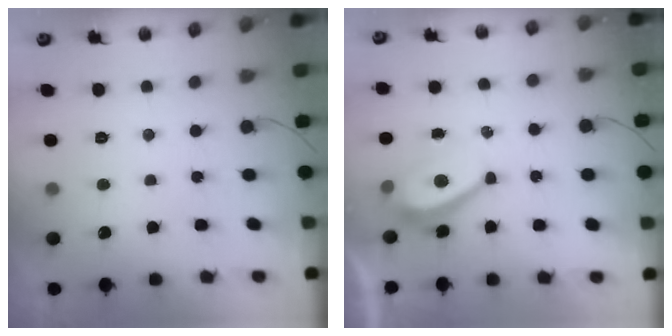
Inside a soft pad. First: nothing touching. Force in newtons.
{"total": 3.9, "press": 3.8, "slide": 0.8}